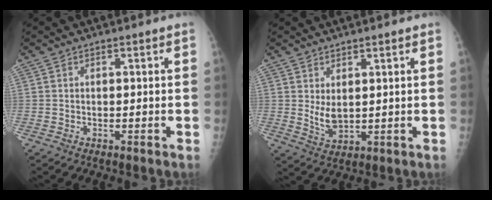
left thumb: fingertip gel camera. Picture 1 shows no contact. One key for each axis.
{"total": 4.5, "fx": 1.5, "fy": 2.3, "fz": 3.6, "tx": -0.059, "ty": -0.021, "tz": 0.035}